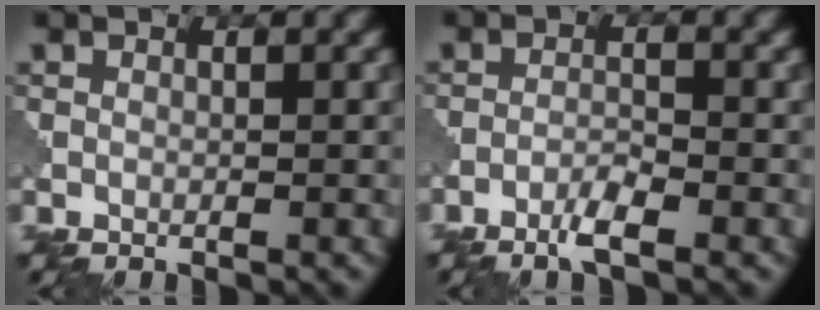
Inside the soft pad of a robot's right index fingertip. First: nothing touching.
{"total": 2.3, "force": [-1.7, 0.2, 1.6], "torque": [-0.033, 0.003, -0.037]}